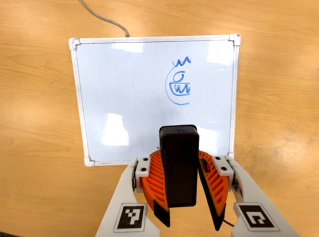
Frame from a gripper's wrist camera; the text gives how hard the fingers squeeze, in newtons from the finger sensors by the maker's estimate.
{"total": 7.9, "left": 8.5, "right": 7.2}